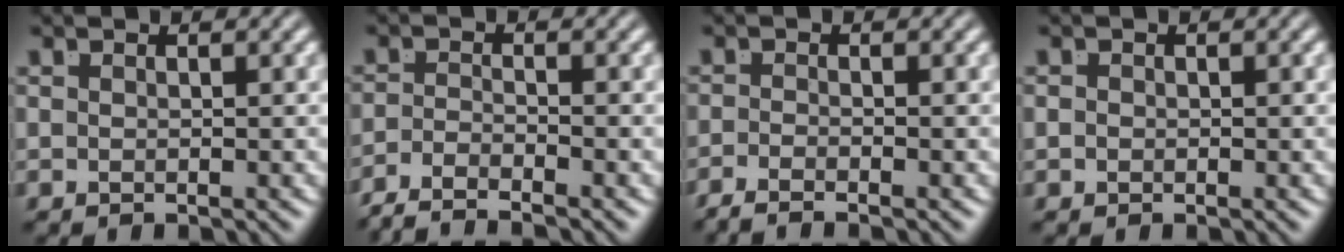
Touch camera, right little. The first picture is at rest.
{"total": 4.1, "force": [-3.9, 0.7, 1.3], "torque": [-0.021, -0.016, -0.059]}
{"total": 2.2, "force": [-2.0, -0.2, 0.8], "torque": [-0.014, -0.009, -0.032]}
{"total": 0.0}